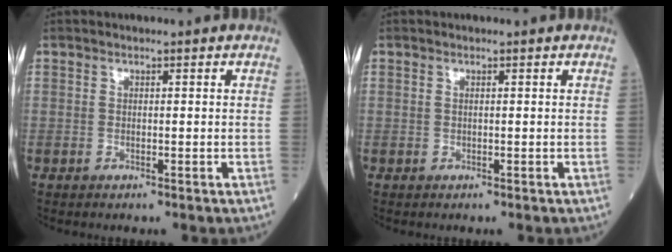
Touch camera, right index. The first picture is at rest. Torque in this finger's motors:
{"motor_torque": [-0.12, 0.02, -0.02, -0.01]}